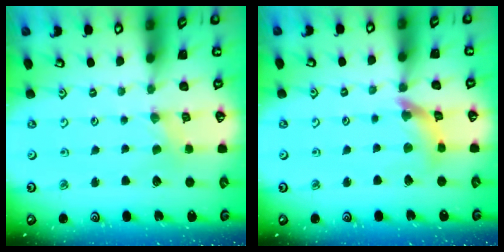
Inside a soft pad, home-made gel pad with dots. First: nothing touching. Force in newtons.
{"total": 9.0, "press": 8.9, "slide": 0.9}